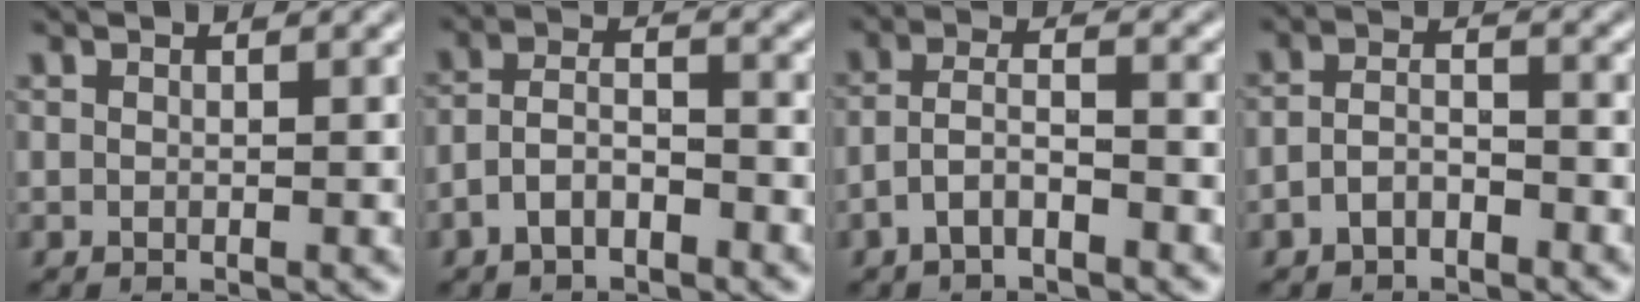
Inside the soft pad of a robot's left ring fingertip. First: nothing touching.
{"total": 3.7, "force": [-2.1, 1.7, 2.5], "torque": [-0.047, 0.009, -0.045]}
{"total": 3.4, "force": [-1.9, 1.2, 2.5], "torque": [-0.050, 0.010, -0.044]}
{"total": 2.5, "force": [-1.4, 1.3, 1.6], "torque": [-0.033, 0.007, -0.032]}